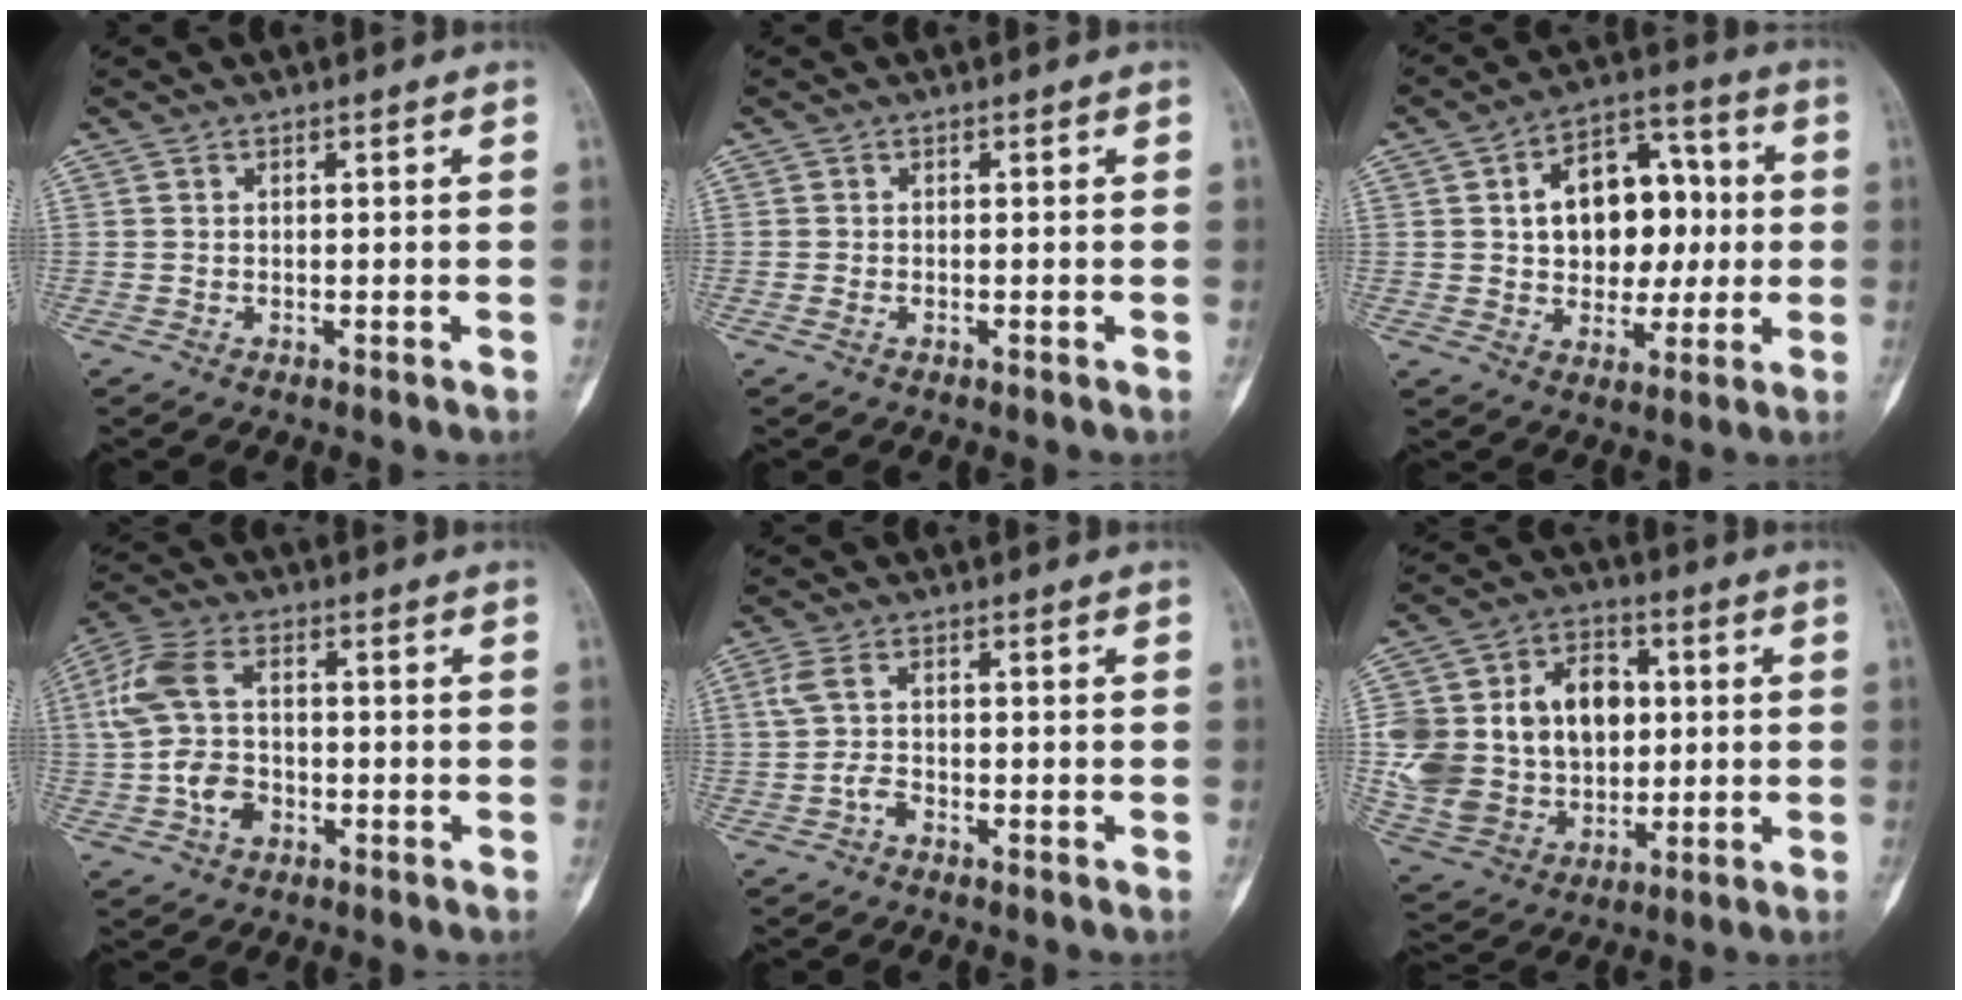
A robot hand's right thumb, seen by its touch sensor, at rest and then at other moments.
{"total": 0.8, "force": [-0.3, 0.5, 0.5], "torque": [-0.007, -0.001, -0.008]}
{"total": 15.6, "force": [1.6, 10.6, 11.3], "torque": [-0.116, 0.026, 0.025]}
{"total": 10.4, "force": [-1.0, 7.0, 7.6], "torque": [-0.151, 0.022, -0.026]}
{"total": 3.4, "force": [-1.0, 2.0, 2.6], "torque": [-0.057, 0.015, -0.024]}
{"total": 22.7, "force": [2.3, 17.2, 14.6], "torque": [-0.258, 0.022, 0.061]}